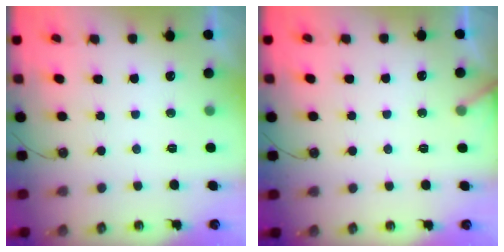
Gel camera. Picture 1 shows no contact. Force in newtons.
{"total": 2.7, "press": 2.7, "slide": 0.2}